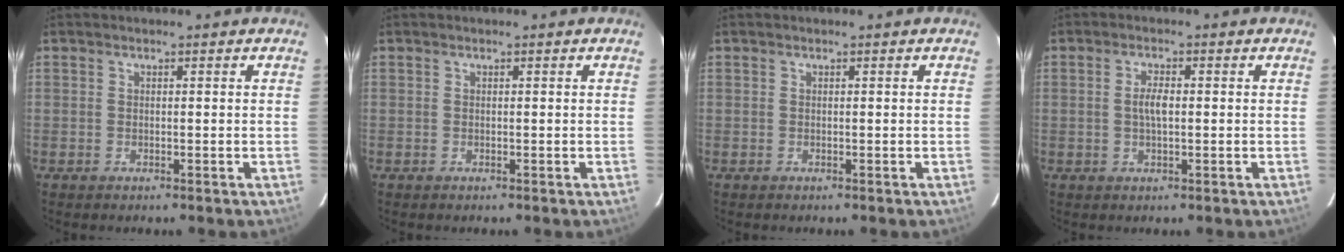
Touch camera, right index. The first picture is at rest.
{"total": 0.0}
{"total": 0.0}
{"total": 2.8, "force": [0.0, 1.0, 2.7], "torque": [-0.052, 0.003, 0.000]}